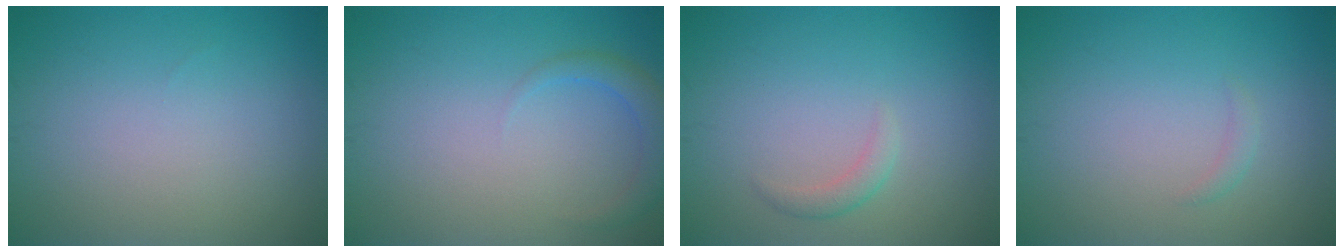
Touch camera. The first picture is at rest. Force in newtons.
{"total": 2.1, "press": 2.1, "slide": 0.2}
{"total": 1.2, "press": 1.2, "slide": 0.1}
{"total": 0.7, "press": 0.7, "slide": 0.0}